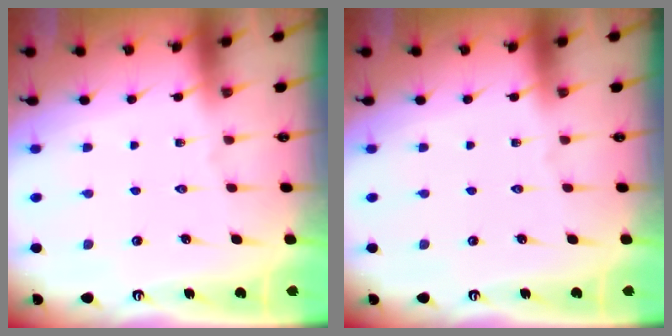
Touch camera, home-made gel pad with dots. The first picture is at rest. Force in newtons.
{"total": 0.0}